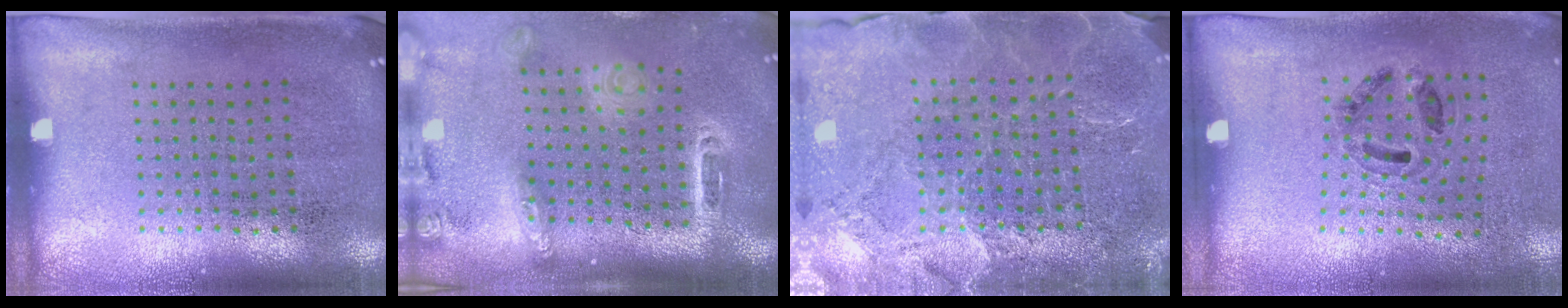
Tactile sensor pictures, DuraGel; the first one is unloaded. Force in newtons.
{"total": 2.5, "press": 1.9, "slide": 1.7}
{"total": 3.6, "press": 3.4, "slide": 1.1}
{"total": 1.2, "press": 0.8, "slide": 0.8}